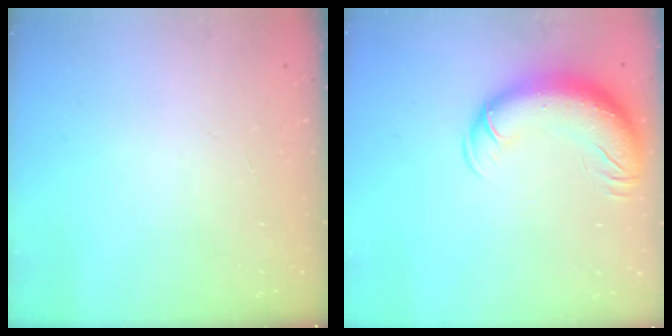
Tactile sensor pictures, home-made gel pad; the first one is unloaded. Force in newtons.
{"total": 13.4, "press": 13.0, "slide": 3.1}